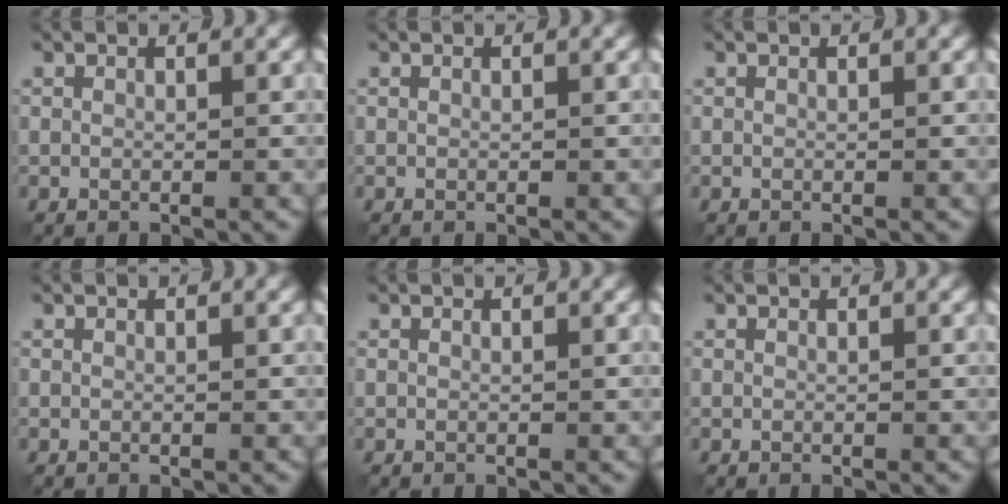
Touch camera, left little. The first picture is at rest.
{"total": 0.0}
{"total": 0.0}
{"total": 0.0}
{"total": 0.0}
{"total": 0.0}